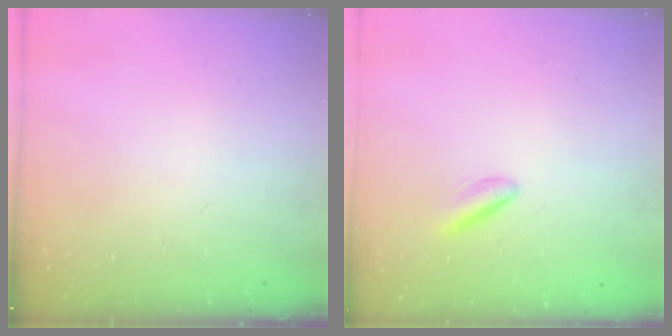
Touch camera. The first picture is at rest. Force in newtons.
{"total": 2.4, "press": 2.3, "slide": 0.9}